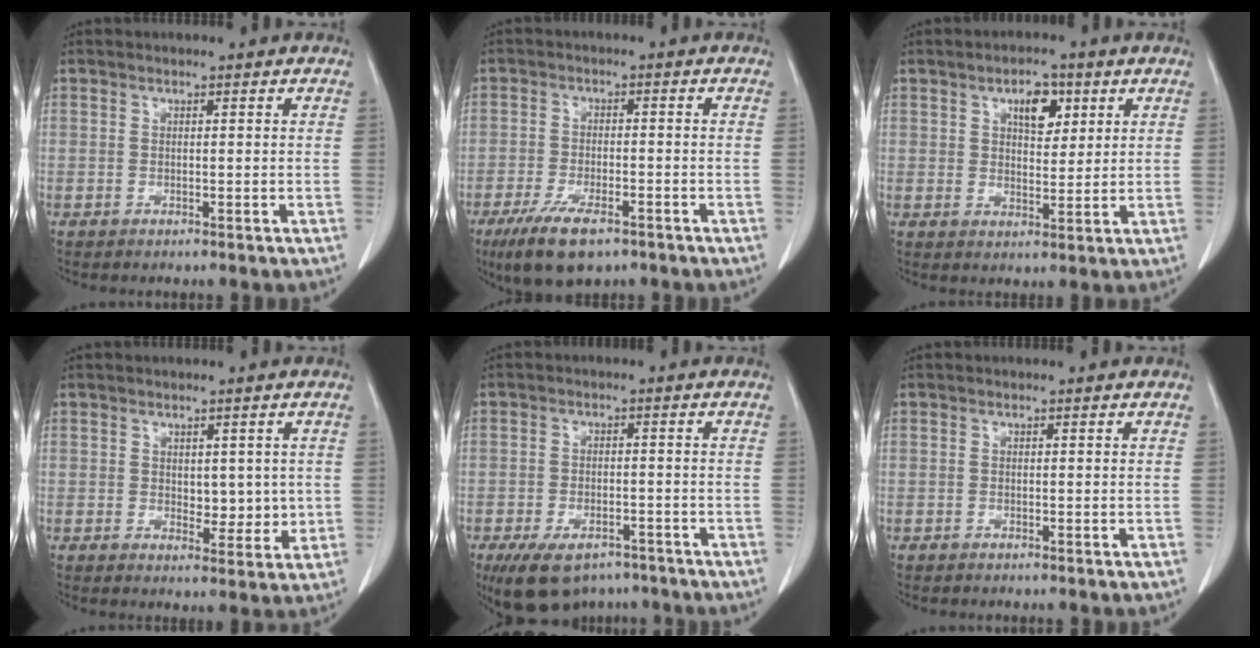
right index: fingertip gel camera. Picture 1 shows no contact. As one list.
[{"total": 8.2, "force": [-5.4, 2.6, 5.6], "torque": [-0.106, -0.013, -0.089]}, {"total": 5.2, "force": [2.5, 2.6, 3.8], "torque": [-0.060, 0.005, 0.041]}, {"total": 4.0, "force": [0.5, 2.4, 3.2], "torque": [-0.036, -0.009, 0.013]}, {"total": 10.2, "force": [-7.5, 4.8, 4.8], "torque": [-0.088, -0.002, -0.116]}, {"total": 0.0}]